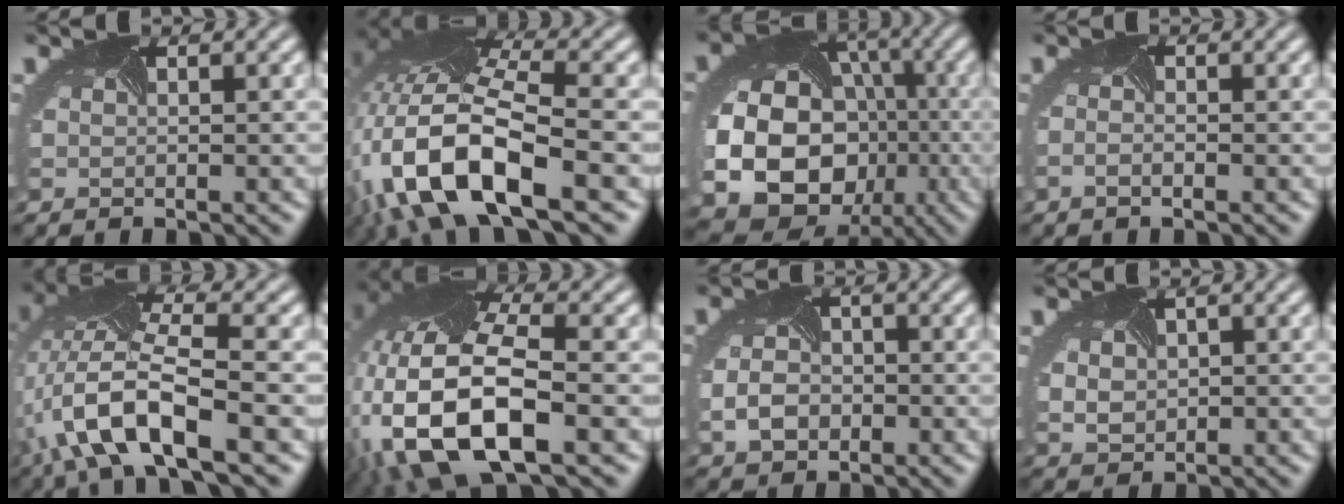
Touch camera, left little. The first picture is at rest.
{"total": 14.3, "force": [-4.6, 6.2, 12.1], "torque": [-0.267, -0.002, -0.077]}
{"total": 20.7, "force": [-4.7, 17.8, 9.4], "torque": [-0.228, -0.053, -0.077]}
{"total": 1.0, "force": [-0.9, -0.2, 0.2], "torque": [-0.012, -0.009, -0.010]}
{"total": 9.9, "force": [-4.0, 3.2, 8.5], "torque": [-0.183, -0.001, -0.076]}
{"total": 14.6, "force": [-4.5, 7.0, 12.0], "torque": [-0.264, -0.006, -0.077]}
{"total": 2.6, "force": [-1.1, 1.9, 1.5], "torque": [-0.041, -0.009, -0.017]}
{"total": 2.4, "force": [0.1, 2.1, 1.1], "torque": [-0.030, 0.001, 0.013]}